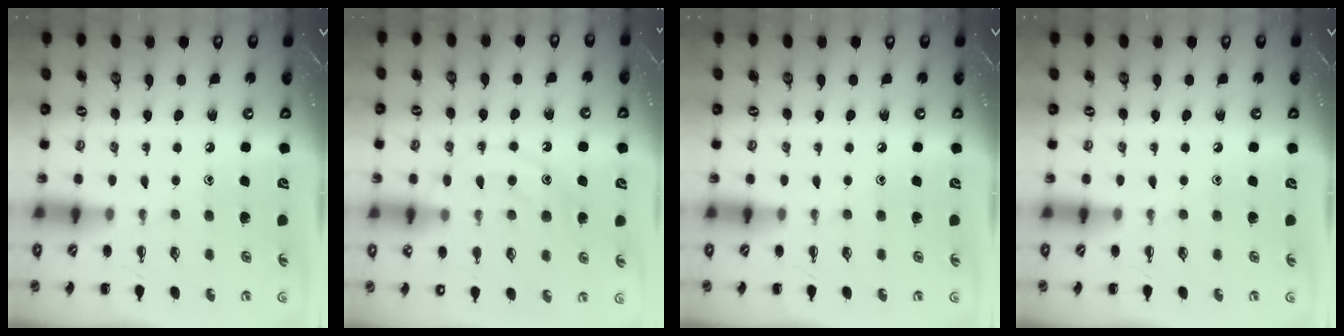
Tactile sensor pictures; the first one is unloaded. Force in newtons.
{"total": 12.2, "press": 12.1, "slide": 0.8}
{"total": 0.0}
{"total": 0.0}